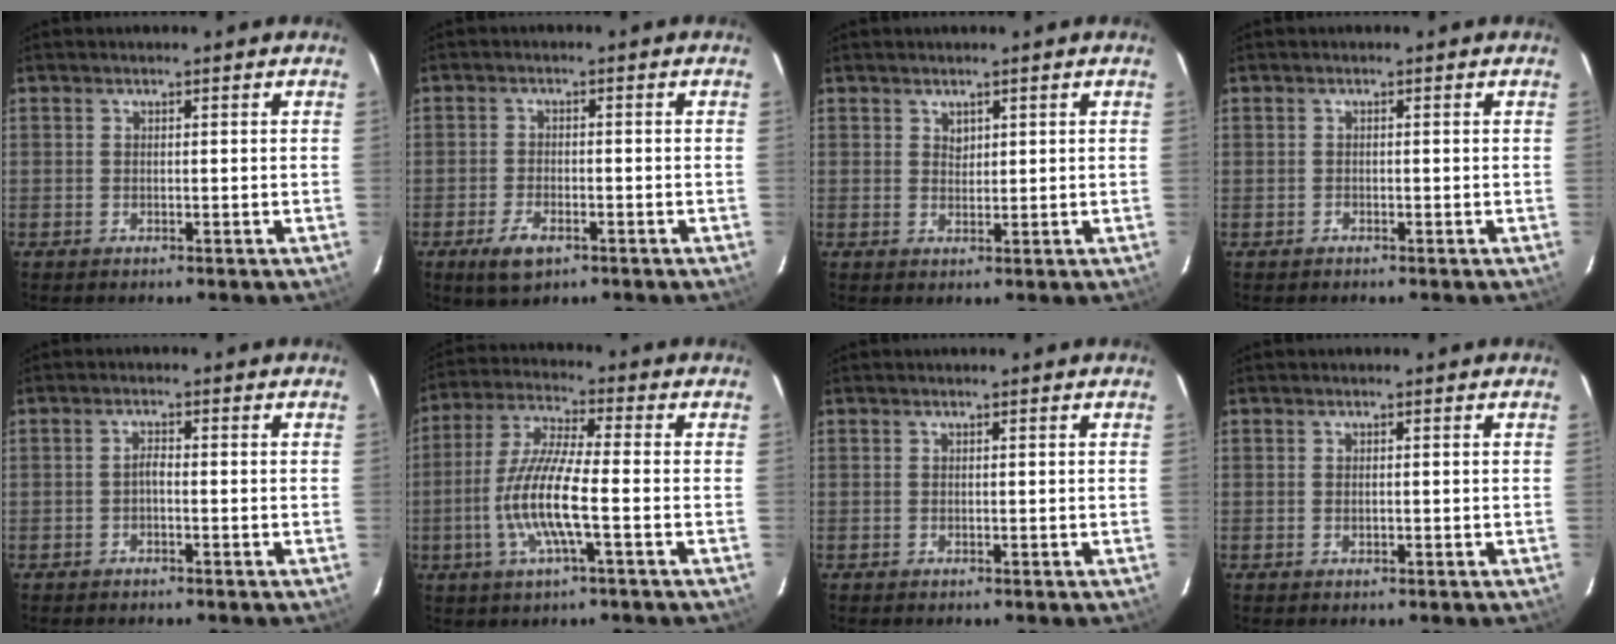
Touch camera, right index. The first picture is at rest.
{"total": 5.4, "force": [-3.0, 2.6, 3.6], "torque": [-0.089, -0.009, -0.052]}
{"total": 1.5, "force": [1.0, 1.0, 0.3], "torque": [-0.001, 0.003, 0.019]}
{"total": 0.9, "force": [-0.5, 0.7, -0.3], "torque": [0.000, 0.003, -0.008]}
{"total": 1.3, "force": [-0.8, 0.3, 1.0], "torque": [-0.020, 0.006, -0.016]}
{"total": 11.9, "force": [-3.2, 1.4, 11.4], "torque": [-0.239, -0.002, -0.064]}
{"total": 0.0}
{"total": 0.7, "force": [-0.2, 0.5, 0.5], "torque": [-0.008, 0.001, -0.004]}